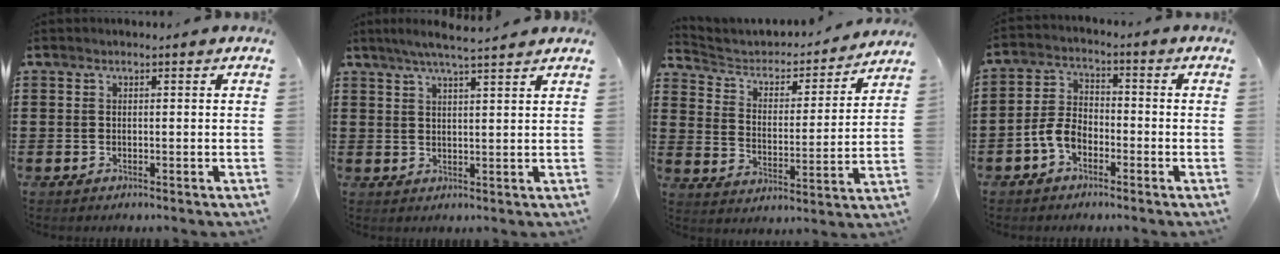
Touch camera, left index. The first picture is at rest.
{"total": 4.8, "force": [4.0, -0.2, 2.7], "torque": [-0.063, -0.008, 0.070]}
{"total": 3.7, "force": [3.1, 1.8, 1.0], "torque": [-0.041, -0.024, 0.044]}
{"total": 5.1, "force": [-2.6, 3.0, 3.2], "torque": [-0.084, 0.004, -0.057]}